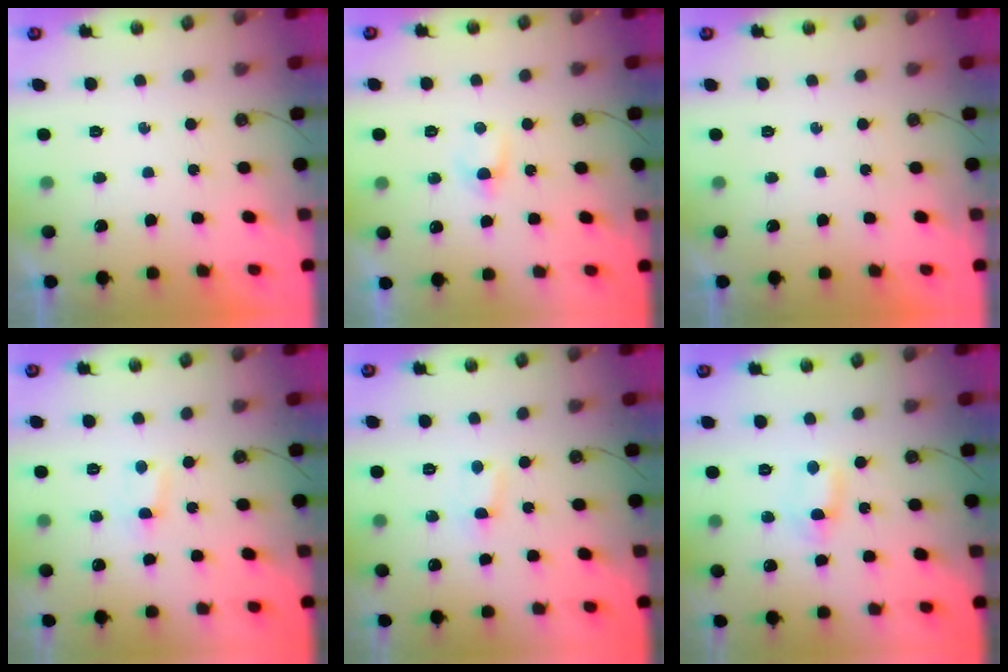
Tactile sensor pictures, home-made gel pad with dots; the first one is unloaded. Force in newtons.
{"total": 2.7, "press": 2.6, "slide": 0.4}
{"total": 0.0}
{"total": 0.6, "press": 0.6, "slide": 0.1}
{"total": 0.6, "press": 0.6, "slide": 0.1}
{"total": 1.1, "press": 0.8, "slide": 0.6}